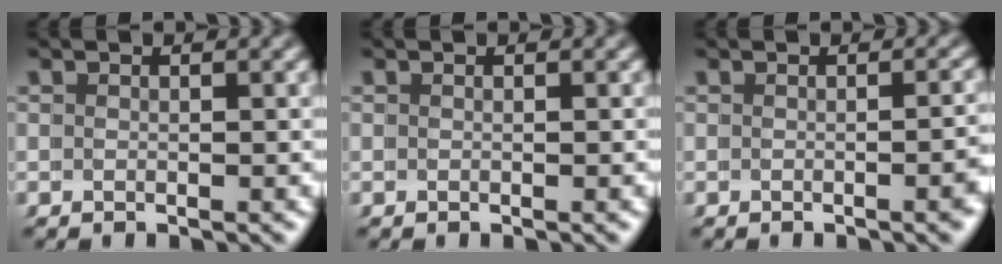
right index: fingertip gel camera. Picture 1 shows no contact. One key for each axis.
{"total": 0.0}
{"total": 1.5, "fx": -0.7, "fy": -0.2, "fz": 1.4, "tx": -0.005, "ty": 0.006, "tz": -0.012}